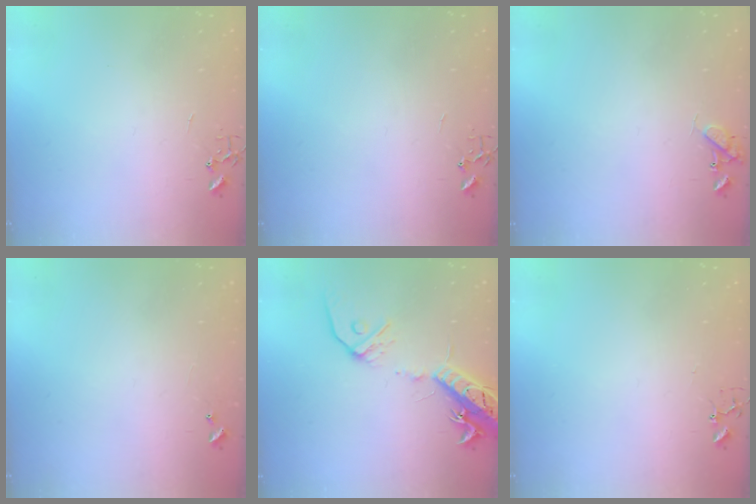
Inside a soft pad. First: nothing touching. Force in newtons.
{"total": 0.0}
{"total": 8.6, "press": 8.6, "slide": 0.7}
{"total": 5.0, "press": 5.0, "slide": 0.6}
{"total": 16.6, "press": 16.3, "slide": 3.5}
{"total": 3.9, "press": 3.9, "slide": 0.3}